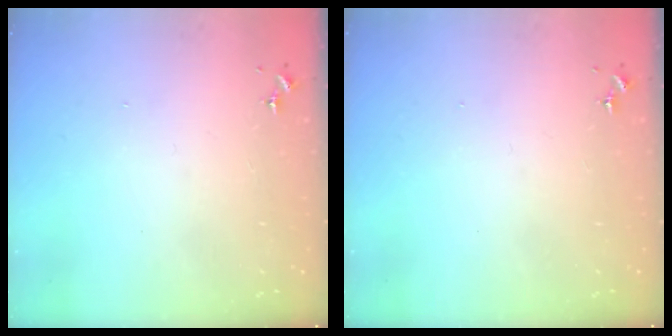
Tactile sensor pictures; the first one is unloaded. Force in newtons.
{"total": 0.0}